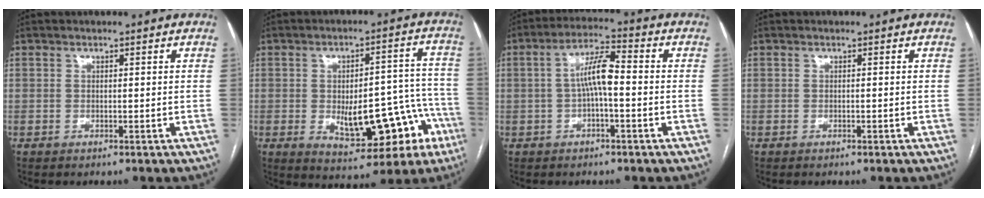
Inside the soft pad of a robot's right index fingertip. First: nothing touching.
{"total": 16.2, "force": [-5.4, 7.5, 13.3], "torque": [-0.146, 0.032, -0.053]}
{"total": 6.7, "force": [-0.3, 1.4, 6.5], "torque": [-0.123, 0.023, -0.007]}
{"total": 0.0}